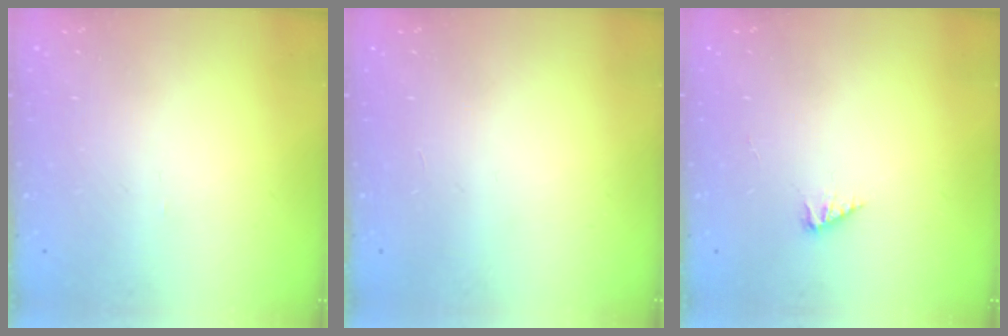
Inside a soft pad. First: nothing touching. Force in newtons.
{"total": 0.0}
{"total": 2.2, "press": 2.2, "slide": 0.2}